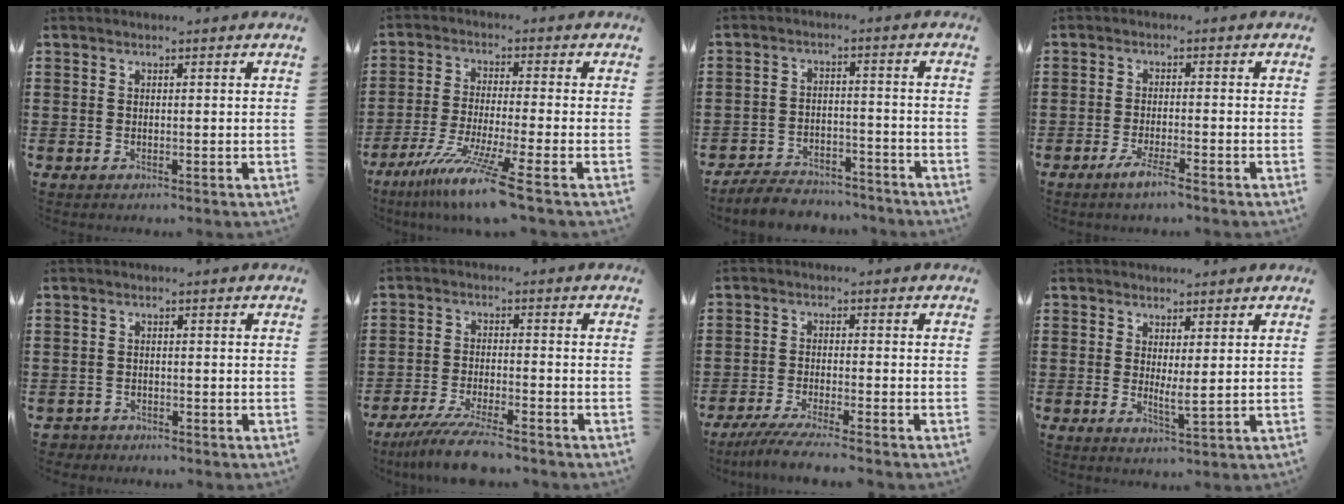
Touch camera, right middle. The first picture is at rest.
{"total": 9.2, "force": [-6.6, -1.0, 6.4], "torque": [-0.135, -0.025, -0.133]}
{"total": 4.9, "force": [-4.8, 0.9, 0.4], "torque": [-0.013, 0.009, -0.099]}
{"total": 3.0, "force": [-2.1, 0.0, 2.1], "torque": [-0.043, -0.001, -0.041]}
{"total": 1.8, "force": [-1.7, 0.5, -0.2], "torque": [-0.003, 0.001, -0.039]}
{"total": 6.7, "force": [-5.8, 0.2, 3.4], "torque": [-0.077, -0.015, -0.112]}
{"total": 4.3, "force": [-3.9, -0.3, 1.8], "torque": [-0.042, -0.014, -0.077]}
{"total": 2.1, "force": [1.0, 0.1, 1.8], "torque": [-0.024, -0.011, 0.014]}